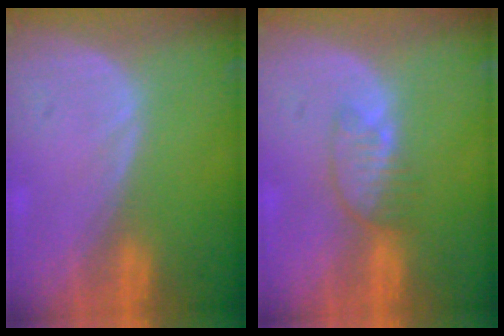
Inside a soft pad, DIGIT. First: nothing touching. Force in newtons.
{"total": 3.8, "press": 3.3, "slide": 1.8}